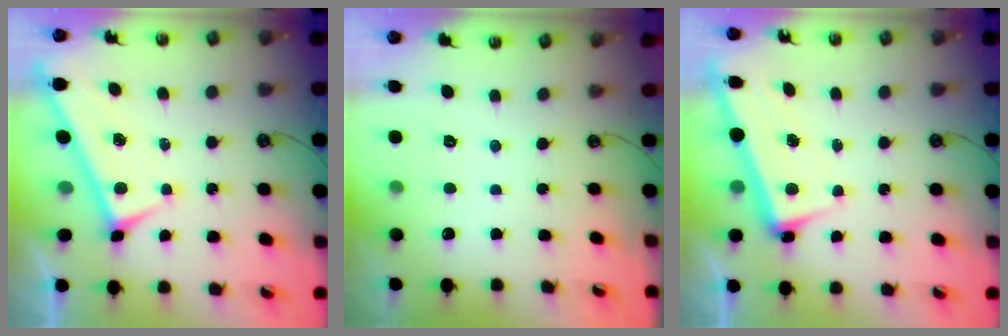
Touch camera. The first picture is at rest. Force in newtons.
{"total": 0.0}
{"total": 2.7, "press": 2.6, "slide": 0.7}